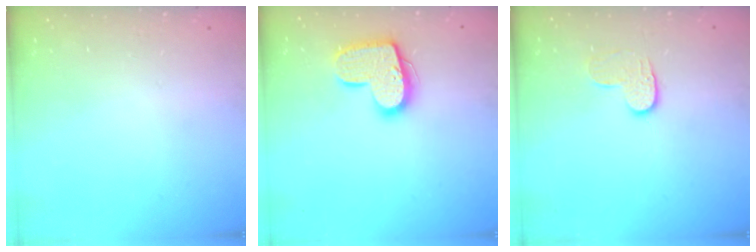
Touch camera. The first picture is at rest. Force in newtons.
{"total": 15.7, "press": 15.6, "slide": 0.9}
{"total": 5.7, "press": 5.7, "slide": 0.4}